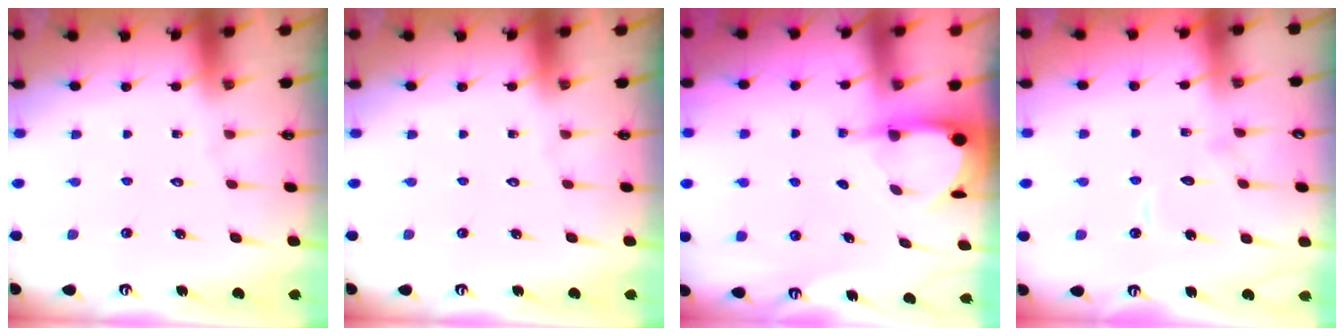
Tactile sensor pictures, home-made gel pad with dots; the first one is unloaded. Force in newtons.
{"total": 0.0}
{"total": 3.9, "press": 3.9, "slide": 0.3}
{"total": 5.4, "press": 5.4, "slide": 0.5}